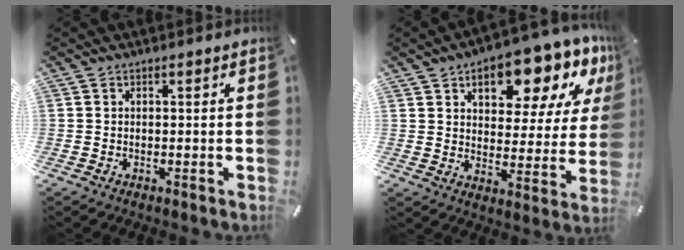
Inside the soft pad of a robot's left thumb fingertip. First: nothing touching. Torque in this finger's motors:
{"motor_torque": [2.58, 2.43, 0.99, 0.19, 0.18]}